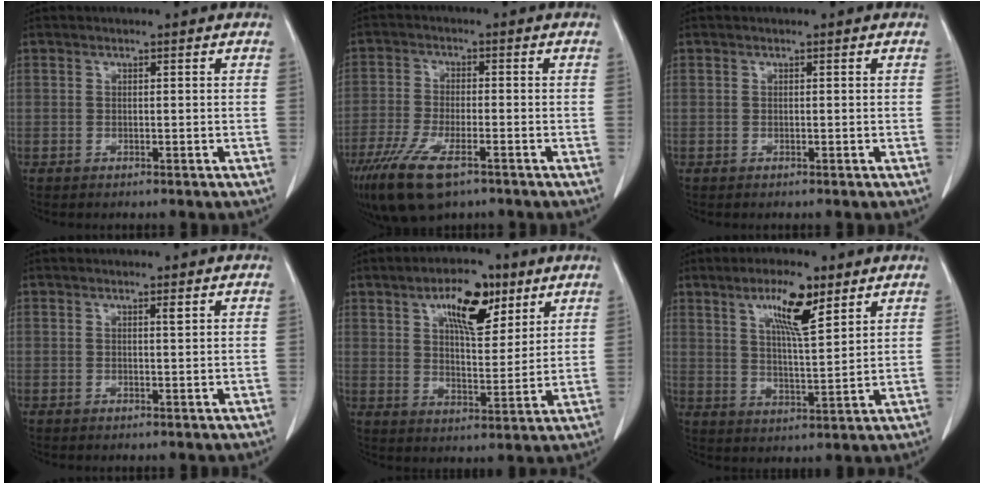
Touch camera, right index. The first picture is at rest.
{"total": 10.9, "force": [-6.9, 3.4, 7.8], "torque": [-0.149, -0.022, -0.120]}
{"total": 0.0}
{"total": 0.8, "force": [0.4, -0.1, 0.7], "torque": [-0.012, -0.001, 0.006]}
{"total": 11.0, "force": [5.9, 4.3, 8.3], "torque": [-0.134, 0.011, 0.099]}
{"total": 9.1, "force": [5.2, 1.6, 7.3], "torque": [-0.131, -0.001, 0.091]}